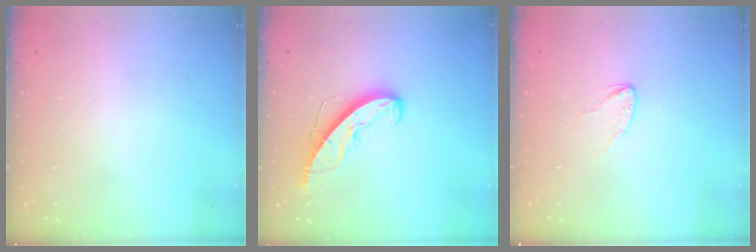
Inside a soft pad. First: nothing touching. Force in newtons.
{"total": 9.1, "press": 9.1, "slide": 0.2}
{"total": 2.7, "press": 2.7, "slide": 0.2}